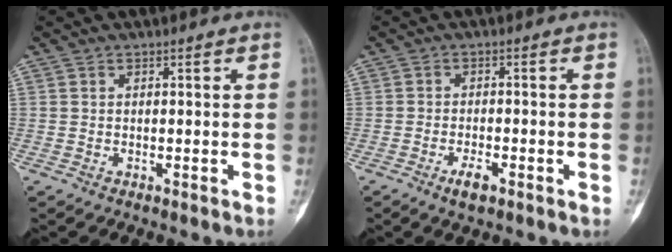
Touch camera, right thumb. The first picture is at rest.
{"total": 3.2, "force": [-1.8, 0.9, 2.5], "torque": [-0.047, 0.005, -0.033]}